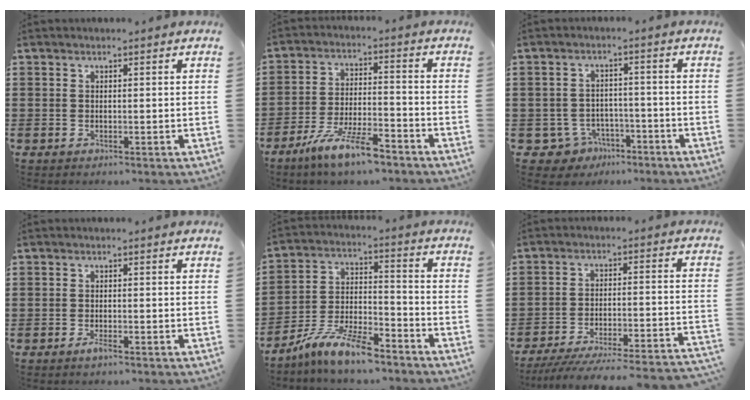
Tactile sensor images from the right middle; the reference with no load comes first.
{"total": 8.1, "force": [-6.0, 1.1, 5.4], "torque": [-0.114, -0.003, -0.113]}
{"total": 3.8, "force": [-3.0, 2.3, 0.8], "torque": [-0.036, 0.006, -0.062]}
{"total": 1.6, "force": [-0.9, 0.3, 1.3], "torque": [-0.031, -0.006, -0.017]}
{"total": 9.4, "force": [-7.8, 1.5, 5.1], "torque": [-0.101, 0.016, -0.152]}
{"total": 5.8, "force": [-5.3, -0.5, 2.3], "torque": [-0.039, -0.012, -0.105]}